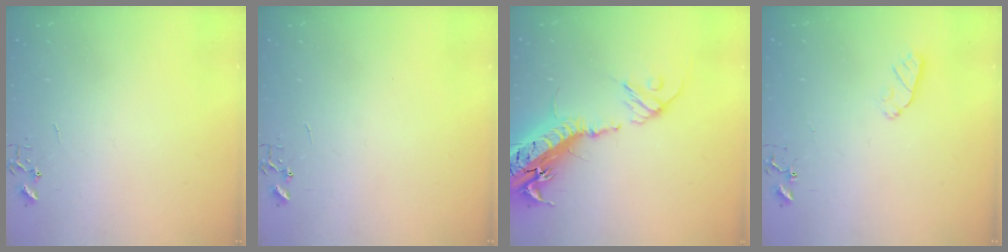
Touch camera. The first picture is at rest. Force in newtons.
{"total": 0.0}
{"total": 23.7, "press": 23.1, "slide": 5.3}
{"total": 5.5, "press": 5.5, "slide": 0.5}